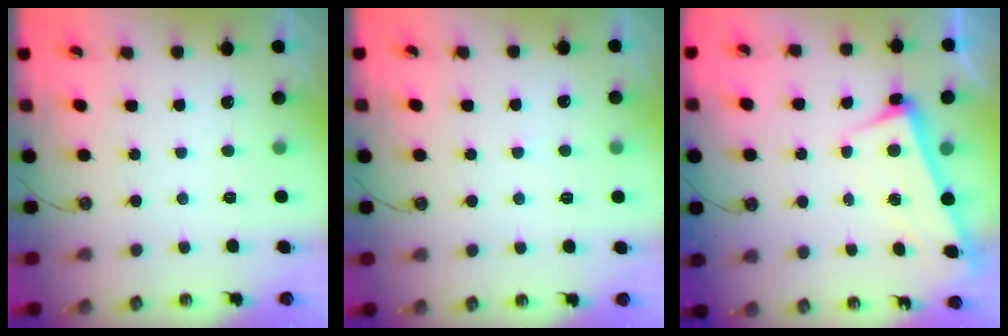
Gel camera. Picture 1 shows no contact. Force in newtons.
{"total": 2.3, "press": 2.3, "slide": 0.2}
{"total": 2.6, "press": 2.5, "slide": 0.7}